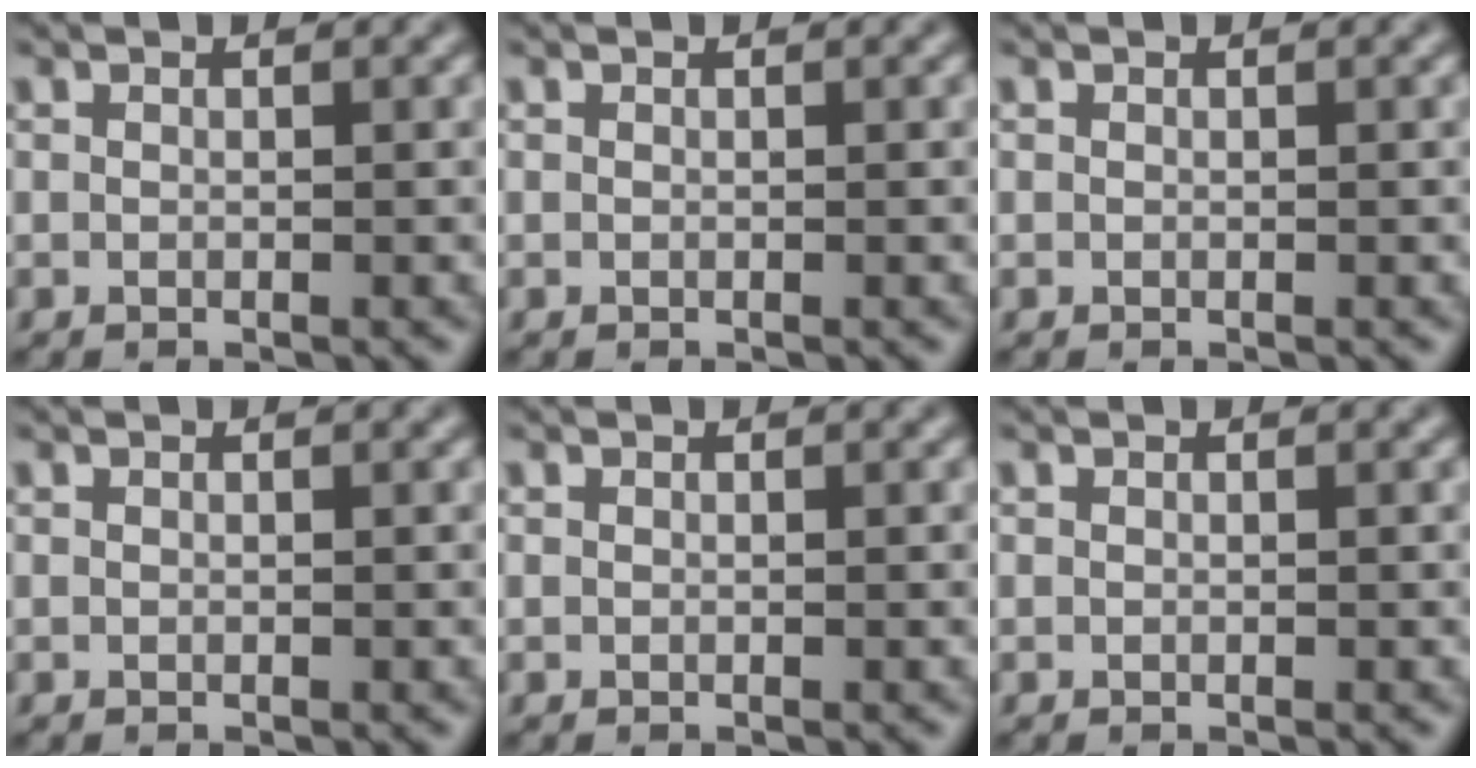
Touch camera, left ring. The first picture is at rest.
{"total": 0.0}
{"total": 0.0}
{"total": 0.0}
{"total": 0.0}
{"total": 0.0}